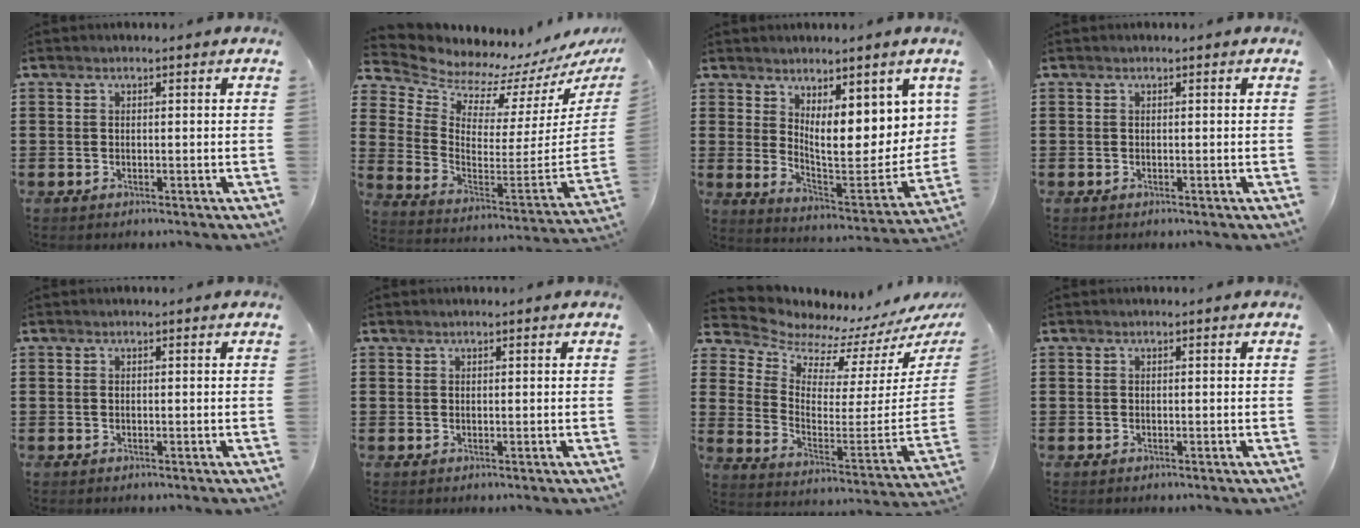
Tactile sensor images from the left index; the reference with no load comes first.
{"total": 5.6, "force": [5.6, 0.8, 0.1], "torque": [-0.036, -0.079, 0.091]}
{"total": 7.7, "force": [4.4, 2.5, 5.8], "torque": [-0.105, -0.048, 0.075]}
{"total": 0.0}
{"total": 0.0}
{"total": 0.6, "force": [0.4, 0.4, 0.0], "torque": [-0.001, 0.003, 0.008]}
{"total": 6.0, "force": [5.8, 1.3, 0.3], "torque": [-0.042, -0.075, 0.097]}
{"total": 0.0}